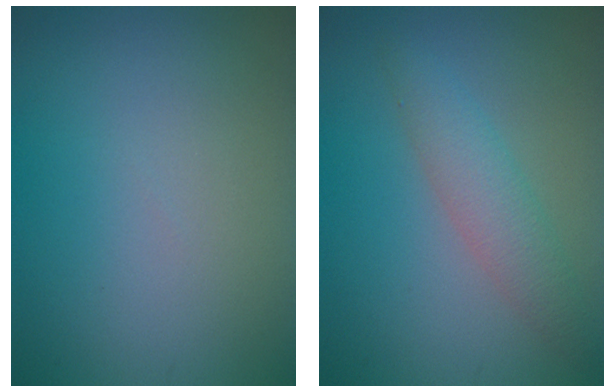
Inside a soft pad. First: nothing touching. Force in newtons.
{"total": 2.9, "press": 2.9, "slide": 0.1}